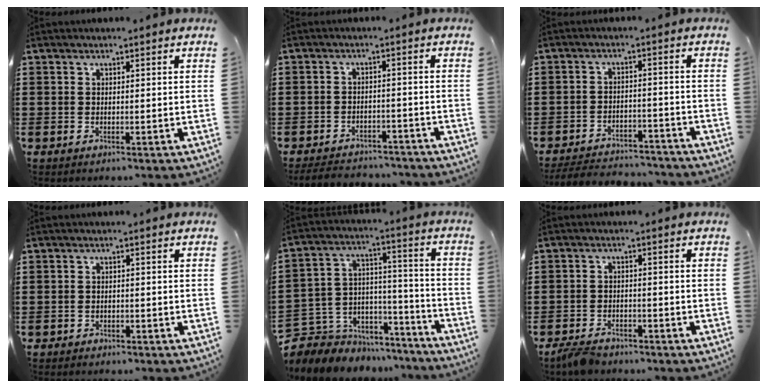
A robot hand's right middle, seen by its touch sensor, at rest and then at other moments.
{"total": 3.7, "force": [-3.6, 0.7, 0.1], "torque": [-0.012, 0.000, -0.080]}
{"total": 4.8, "force": [-4.7, 0.6, 0.5], "torque": [-0.014, 0.006, -0.099]}
{"total": 1.2, "force": [-1.2, 0.3, -0.1], "torque": [-0.001, 0.004, -0.028]}
{"total": 6.2, "force": [-4.4, 4.4, -0.5], "torque": [-0.016, -0.004, -0.083]}
{"total": 3.0, "force": [-2.8, 0.8, 0.7], "torque": [-0.023, 0.002, -0.060]}